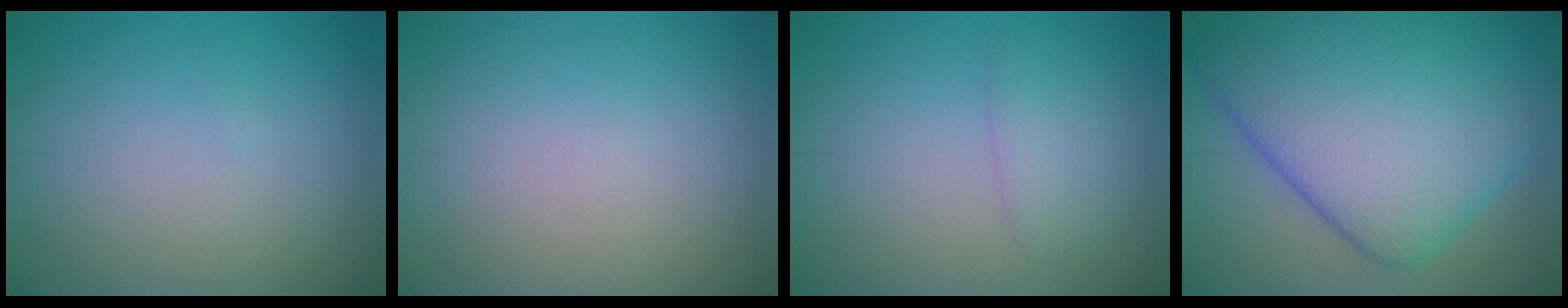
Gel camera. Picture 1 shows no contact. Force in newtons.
{"total": 0.0}
{"total": 2.2, "press": 2.2, "slide": 0.2}
{"total": 16.5, "press": 16.5, "slide": 0.2}